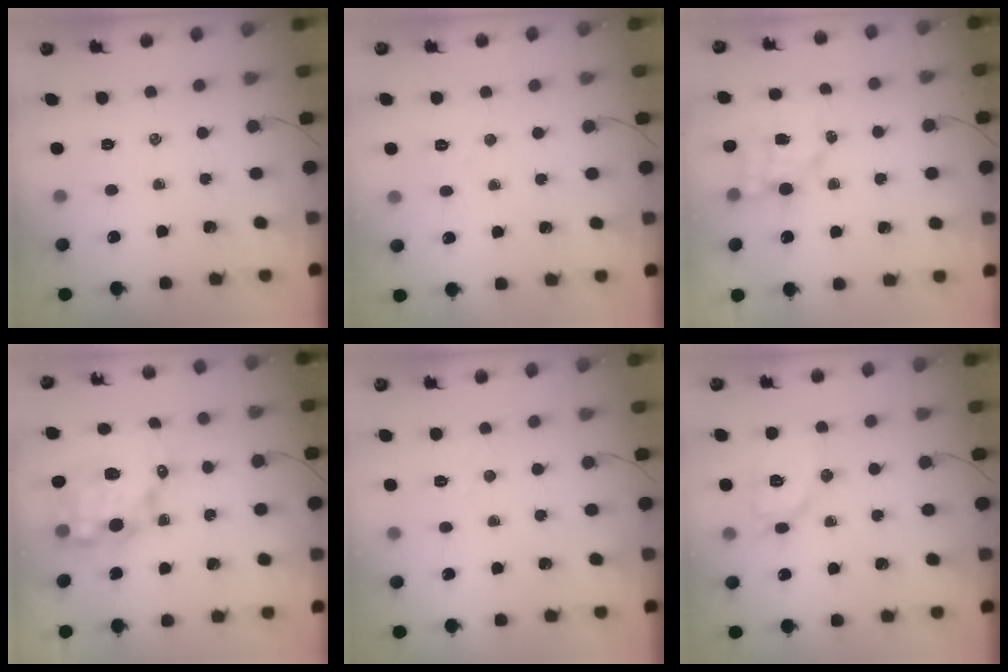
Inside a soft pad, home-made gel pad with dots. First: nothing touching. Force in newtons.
{"total": 3.1, "press": 2.9, "slide": 0.9}
{"total": 5.4, "press": 5.4, "slide": 0.5}
{"total": 13.2, "press": 12.9, "slide": 2.8}
{"total": 3.7, "press": 3.5, "slide": 1.0}
{"total": 11.3, "press": 11.3, "slide": 0.5}